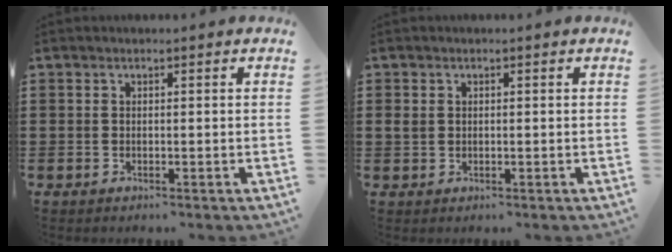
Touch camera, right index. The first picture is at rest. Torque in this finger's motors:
{"motor_torque": [0.34, 0.31, 0.01, 0.01]}